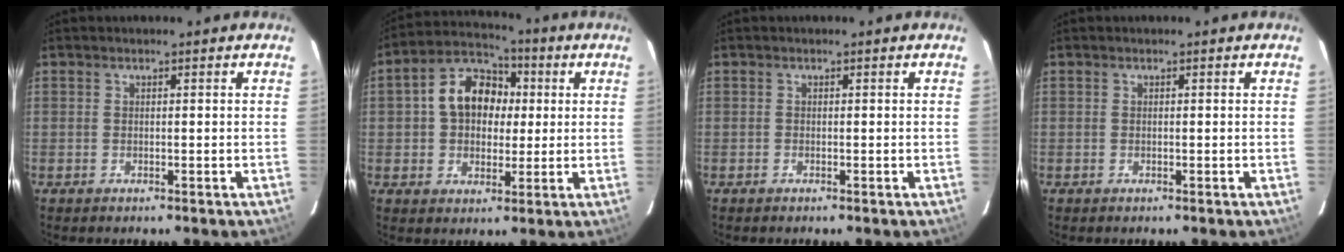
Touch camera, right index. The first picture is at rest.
{"total": 10.9, "force": [1.4, 8.4, 6.8], "torque": [-0.139, 0.039, 0.022]}
{"total": 0.0}
{"total": 0.0}